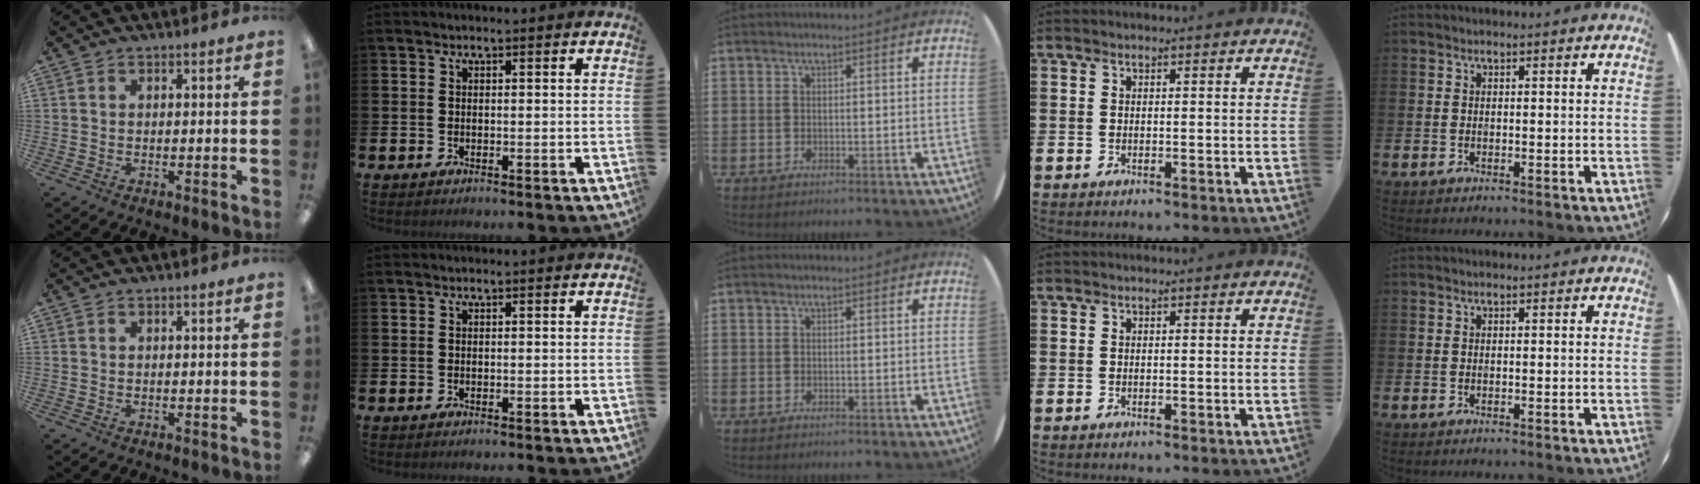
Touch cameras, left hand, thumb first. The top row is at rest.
{}